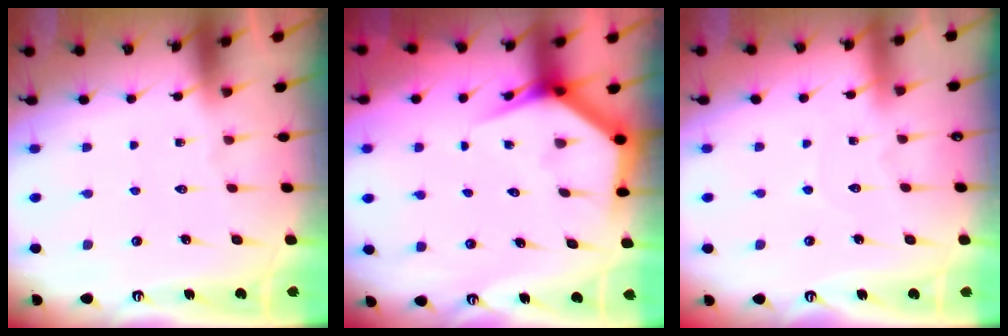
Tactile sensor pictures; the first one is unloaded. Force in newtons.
{"total": 4.2, "press": 4.2, "slide": 0.4}
{"total": 2.8, "press": 2.8, "slide": 0.3}